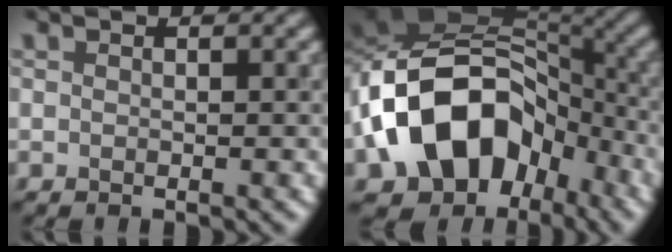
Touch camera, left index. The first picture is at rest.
{"total": 16.2, "force": [-5.0, 11.8, 9.9], "torque": [-0.172, 0.002, -0.096]}